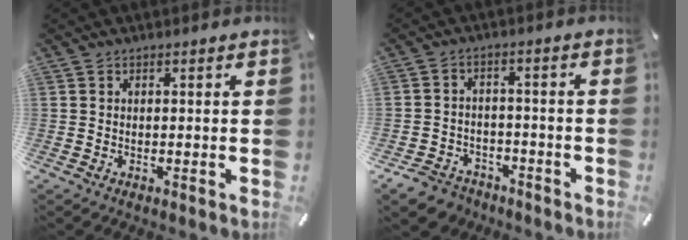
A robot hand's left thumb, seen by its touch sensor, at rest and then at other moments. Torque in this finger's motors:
{"motor_torque": [0.02, 0.12, 0.11, 0.10, 0.00]}